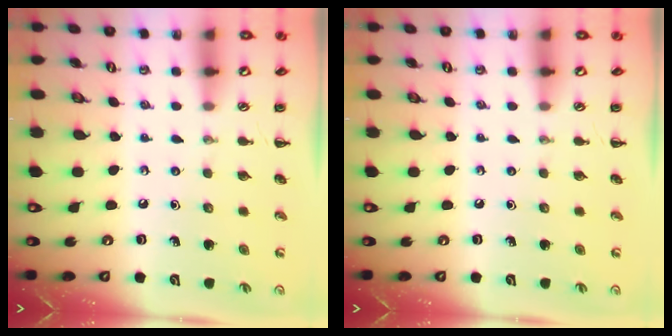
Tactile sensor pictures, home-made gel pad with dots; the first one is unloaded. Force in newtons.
{"total": 0.0}